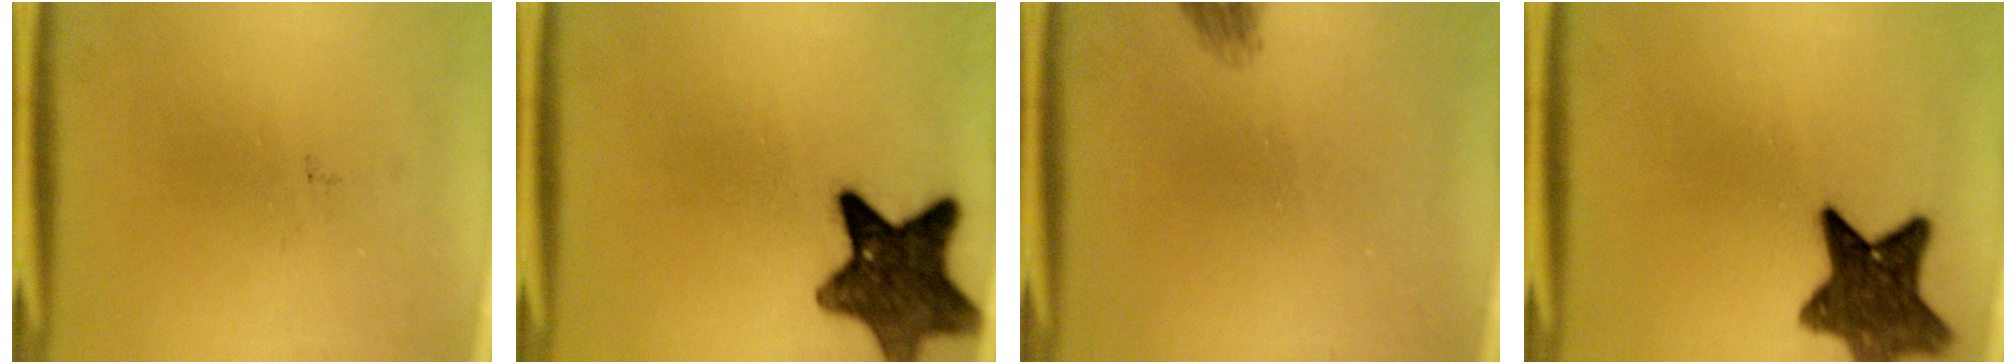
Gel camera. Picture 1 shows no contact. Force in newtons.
{"total": 11.1}
{"total": 1.3}
{"total": 9.9}